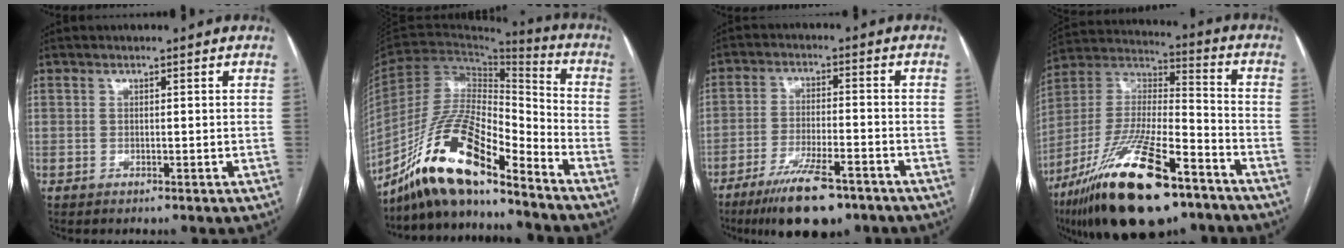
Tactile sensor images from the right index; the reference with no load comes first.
{"total": 17.4, "force": [-13.3, 3.5, 10.8], "torque": [-0.203, 0.008, -0.241]}
{"total": 11.6, "force": [-8.3, 2.5, 7.8], "torque": [-0.137, -0.022, -0.135]}
{"total": 25.2, "force": [-15.6, 6.7, 18.5], "torque": [-0.362, -0.024, -0.271]}